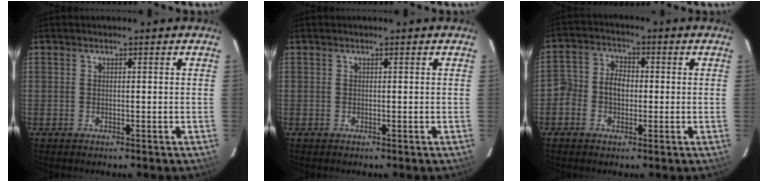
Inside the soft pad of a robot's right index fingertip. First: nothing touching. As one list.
[{"total": 0.0}, {"total": 5.5, "force": [-1.0, 4.4, 3.0], "torque": [-0.056, 0.019, -0.022]}]